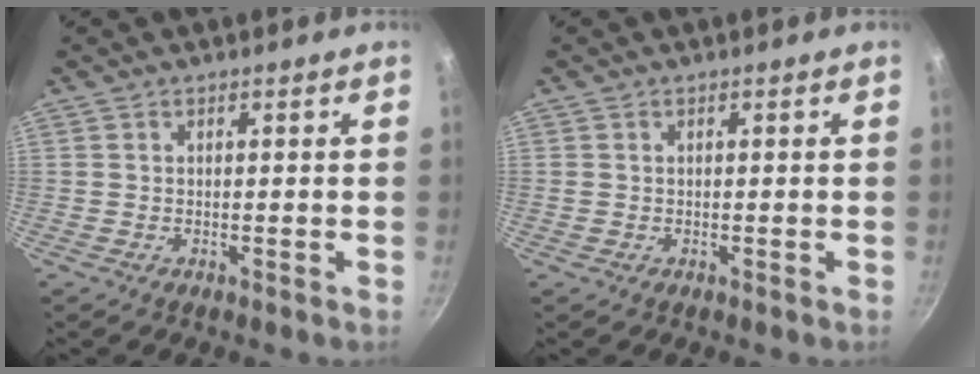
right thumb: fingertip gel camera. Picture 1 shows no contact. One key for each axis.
{"total": 0.8, "fx": 0.0, "fy": 0.7, "fz": 0.3, "tx": -0.006, "ty": 0.002, "tz": 0.001}